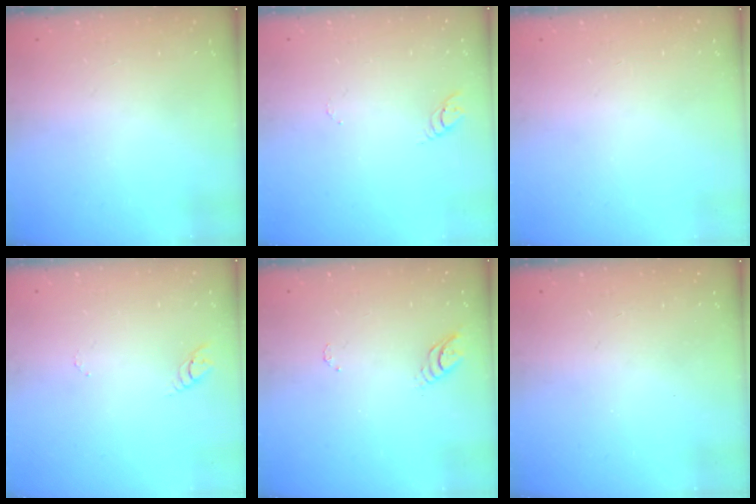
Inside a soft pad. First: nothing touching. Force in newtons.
{"total": 2.7, "press": 2.7, "slide": 0.2}
{"total": 0.0}
{"total": 2.7, "press": 2.7, "slide": 0.2}
{"total": 3.8, "press": 3.8, "slide": 0.4}
{"total": 0.0}